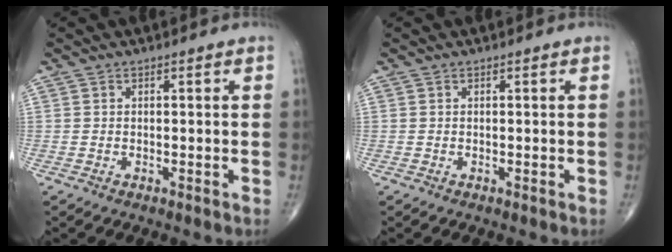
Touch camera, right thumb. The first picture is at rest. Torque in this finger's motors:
{"motor_torque": [0.01, 0.01, -0.02, 0.02, 0.00]}